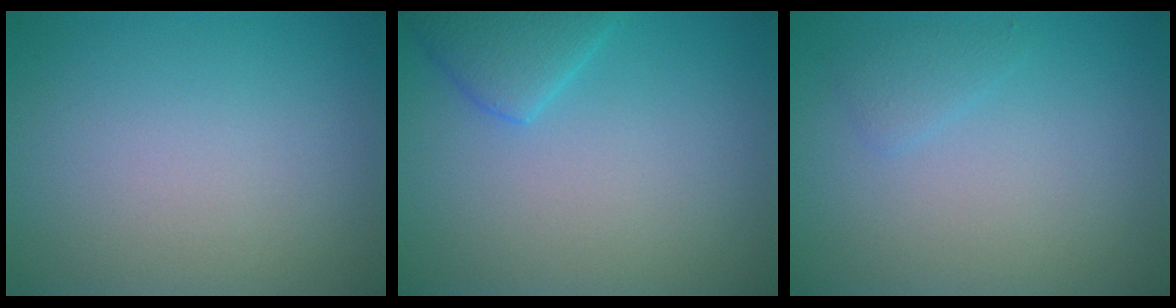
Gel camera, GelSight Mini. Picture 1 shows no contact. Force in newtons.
{"total": 2.8, "press": 2.8, "slide": 0.3}
{"total": 1.1, "press": 1.1, "slide": 0.1}